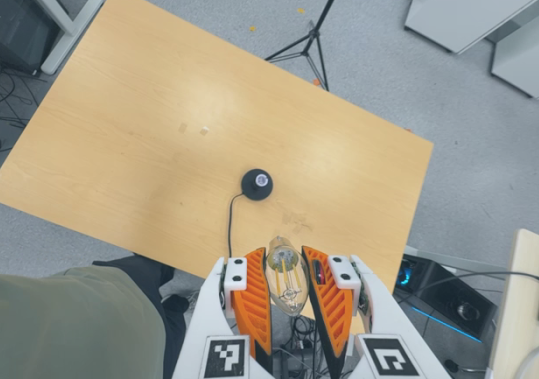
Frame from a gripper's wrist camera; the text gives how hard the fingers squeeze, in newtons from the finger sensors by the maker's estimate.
{"total": 19.8, "left": 21.8, "right": 17.8}